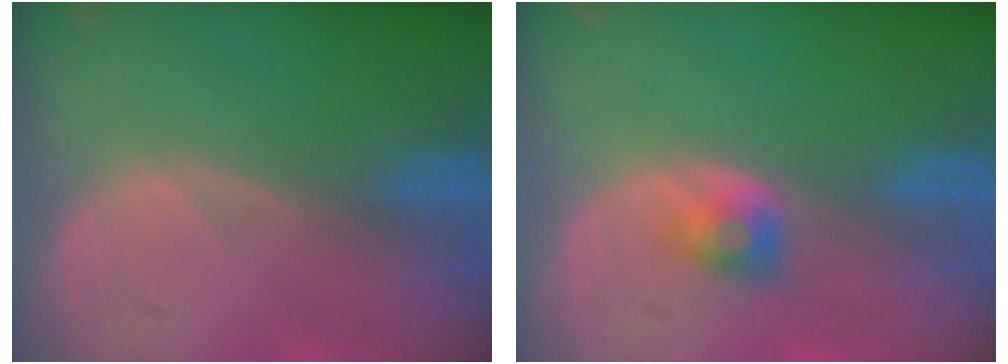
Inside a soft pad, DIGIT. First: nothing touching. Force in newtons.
{"total": 2.3, "press": 2.2, "slide": 0.7}